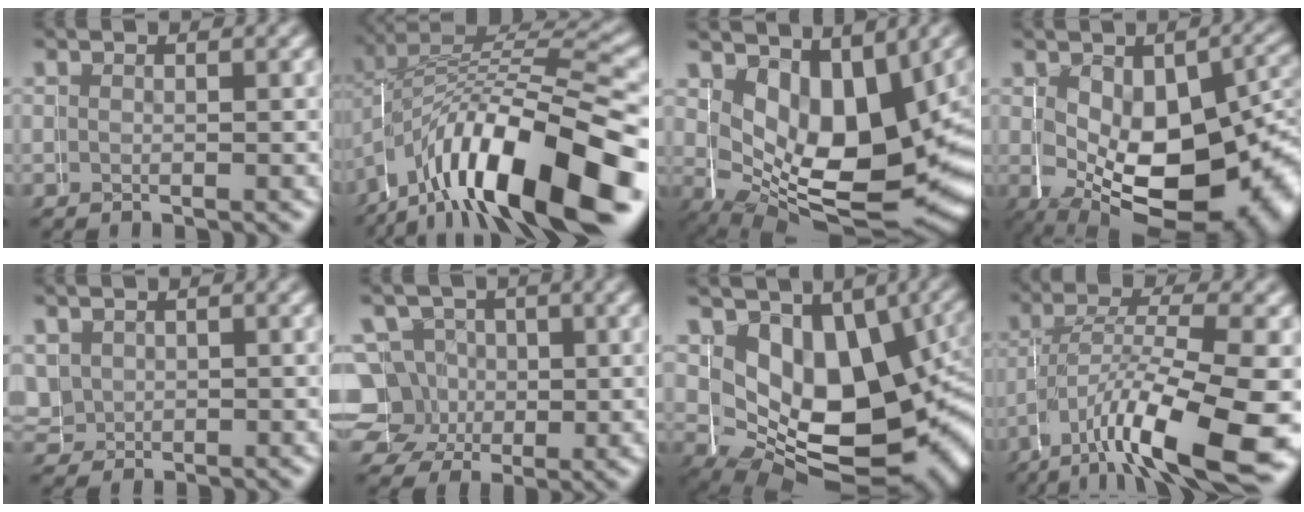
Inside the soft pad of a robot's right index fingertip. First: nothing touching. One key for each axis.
{"total": 12.0, "fx": -3.7, "fy": 5.8, "fz": 9.8, "tx": -0.180, "ty": -0.020, "tz": -0.044}
{"total": 13.1, "fx": -0.9, "fy": 8.6, "fz": 9.9, "tx": -0.182, "ty": -0.070, "tz": 0.022}
{"total": 14.2, "fx": -1.8, "fy": 8.4, "fz": 11.3, "tx": -0.184, "ty": -0.055, "tz": 0.007}
{"total": 2.6, "fx": 0.5, "fy": 2.6, "fz": 0.0, "tx": -0.016, "ty": -0.012, "tz": 0.015}
{"total": 8.8, "fx": -0.1, "fy": 8.4, "fz": 2.7, "tx": -0.079, "ty": -0.042, "tz": 0.003}
{"total": 14.3, "fx": -0.3, "fy": 9.7, "fz": 10.4, "tx": -0.185, "ty": -0.061, "tz": 0.023}
{"total": 9.8, "fx": -4.2, "fy": 3.3, "fz": 8.3, "tx": -0.141, "ty": -0.025, "tz": -0.054}